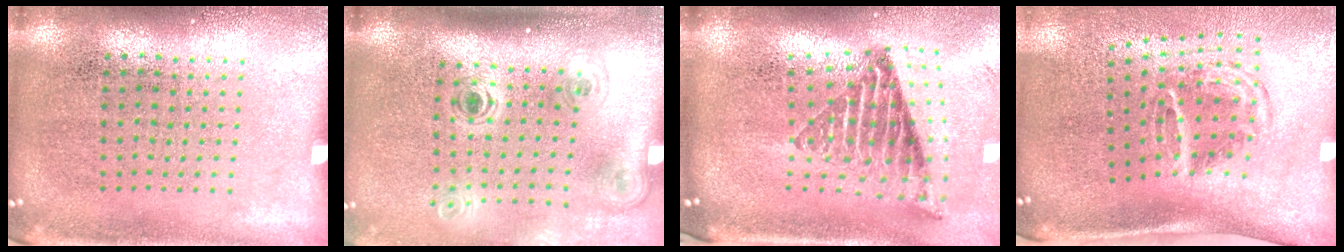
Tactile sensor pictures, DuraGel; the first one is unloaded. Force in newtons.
{"total": 2.0, "press": 1.4, "slide": 1.5}
{"total": 2.1, "press": 1.5, "slide": 1.6}
{"total": 1.9, "press": 1.2, "slide": 1.5}